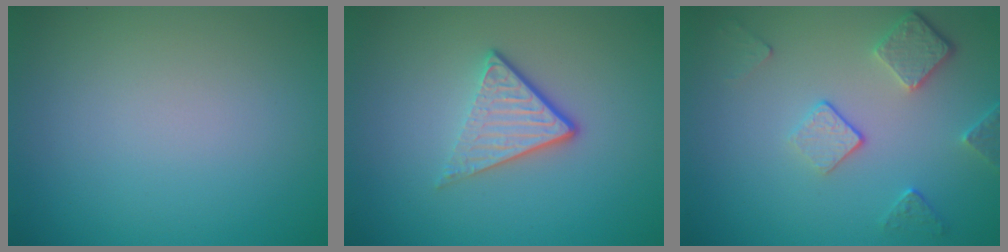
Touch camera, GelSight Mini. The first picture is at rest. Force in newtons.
{"total": 3.7, "press": 2.5, "slide": 2.7}
{"total": 3.7, "press": 2.9, "slide": 2.3}